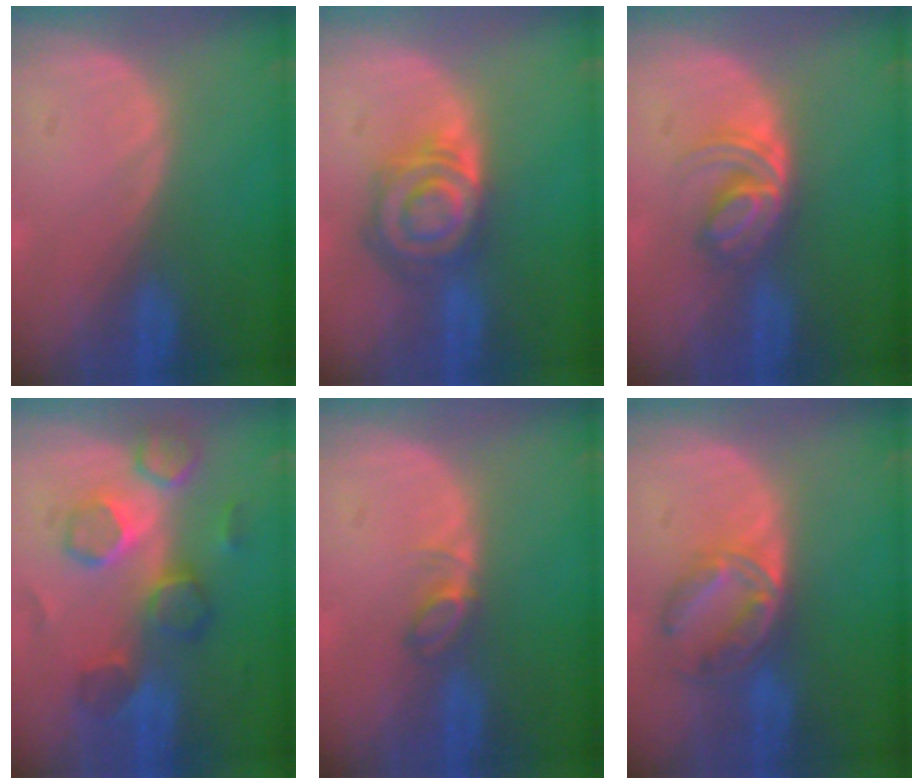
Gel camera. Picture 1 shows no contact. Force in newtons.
{"total": 8.1, "press": 7.1, "slide": 4.0}
{"total": 5.8, "press": 5.0, "slide": 2.9}
{"total": 8.4, "press": 8.2, "slide": 1.9}
{"total": 2.4, "press": 2.4, "slide": 0.4}
{"total": 7.0, "press": 6.0, "slide": 3.6}